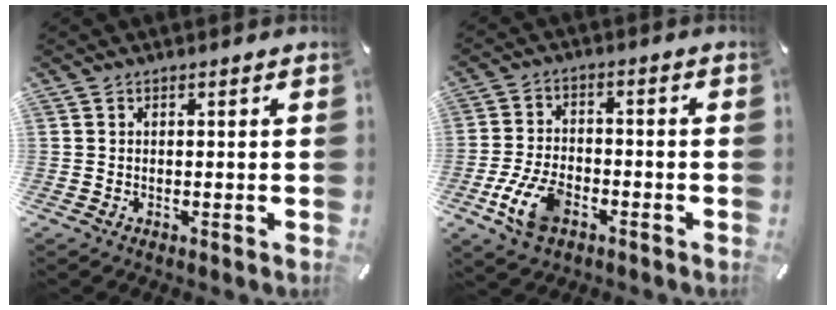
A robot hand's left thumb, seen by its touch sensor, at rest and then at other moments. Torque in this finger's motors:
{"motor_torque": [0.60, 2.52, 1.07, 0.39, 0.18]}